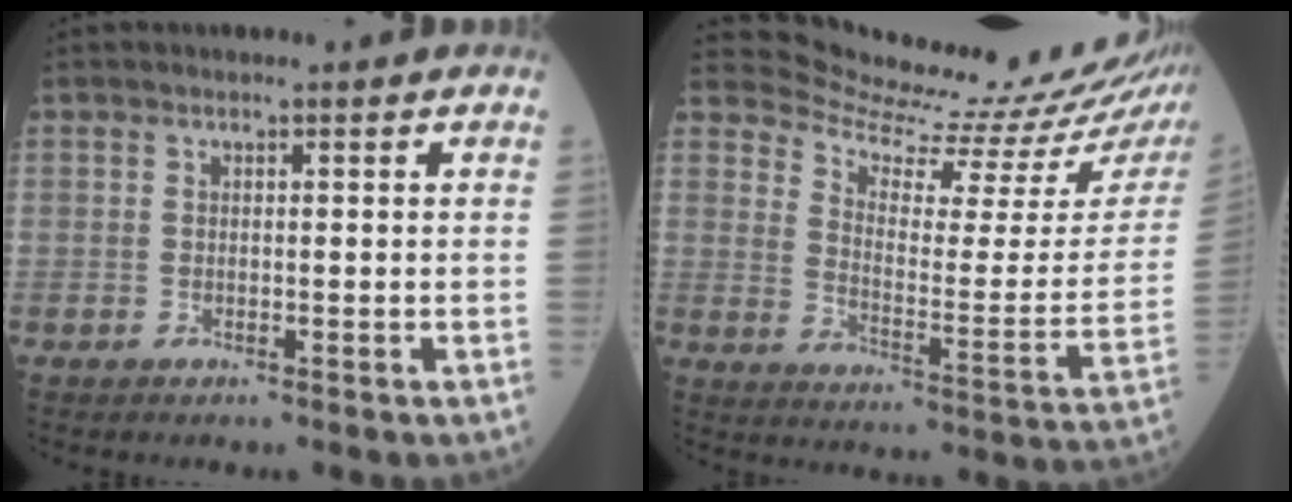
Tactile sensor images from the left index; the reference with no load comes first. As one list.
[{"total": 17.4, "force": [17.1, 0.0, 3.2], "torque": [-0.057, -0.122, 0.217]}]